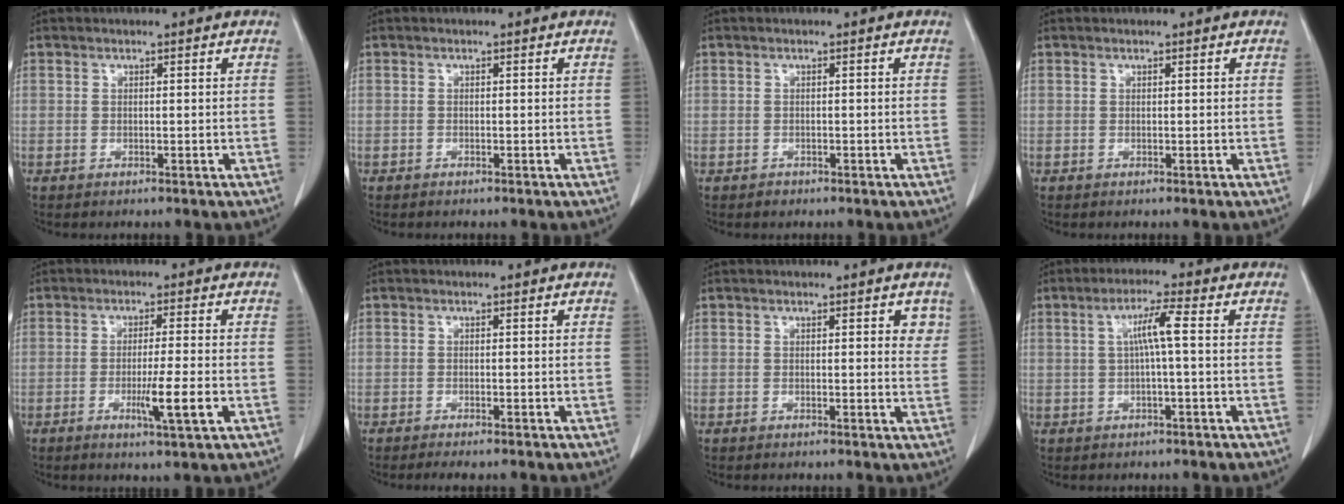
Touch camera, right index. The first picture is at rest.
{"total": 0.0}
{"total": 0.8, "force": [-0.5, 0.7, -0.1], "torque": [-0.002, 0.003, -0.010]}
{"total": 0.0}
{"total": 6.0, "force": [-1.9, -0.3, 5.7], "torque": [-0.096, -0.013, -0.030]}
{"total": 2.0, "force": [-1.7, 0.0, 1.1], "torque": [-0.016, -0.005, -0.024]}
{"total": 2.2, "force": [1.1, 0.8, 1.7], "torque": [-0.012, -0.004, 0.009]}
{"total": 4.5, "force": [0.5, -0.2, 4.4], "torque": [-0.081, 0.011, 0.011]}